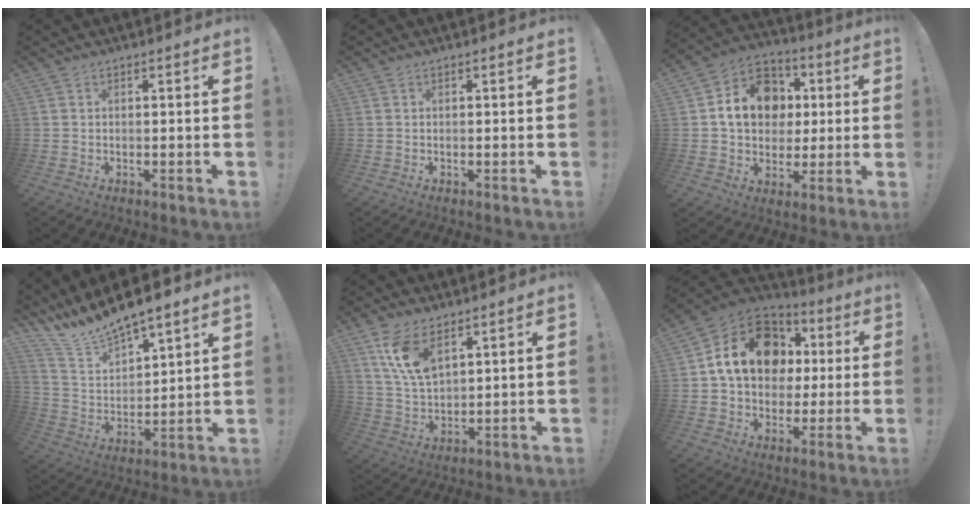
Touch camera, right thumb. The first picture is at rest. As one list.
[{"total": 0.0}, {"total": 16.4, "force": [3.5, 13.5, 8.7], "torque": [-0.119, 0.003, 0.079]}, {"total": 10.5, "force": [10.0, 1.6, 2.7], "torque": [-0.076, -0.091, 0.179]}, {"total": 11.5, "force": [6.9, 5.9, 7.1], "torque": [-0.144, -0.024, 0.132]}, {"total": 20.0, "force": [5.8, 15.2, 11.7], "torque": [-0.170, -0.004, 0.123]}]